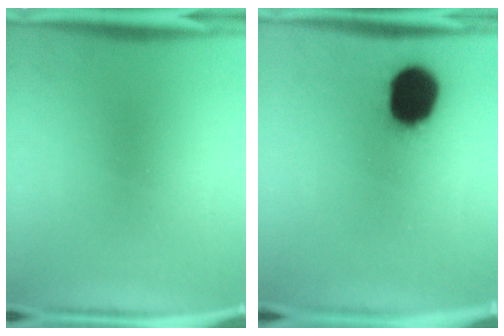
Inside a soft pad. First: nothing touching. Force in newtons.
{"total": 18.1}